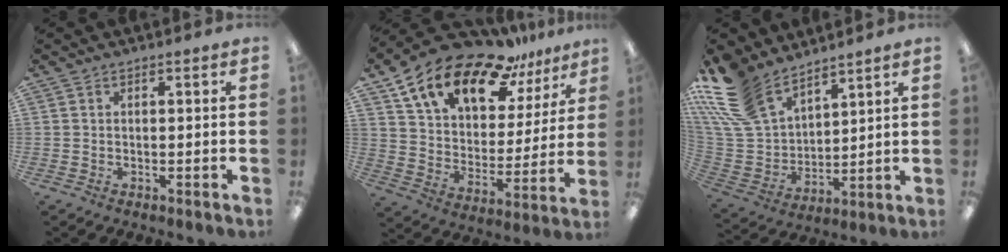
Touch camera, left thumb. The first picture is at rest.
{"total": 18.3, "force": [13.3, 8.3, 9.5], "torque": [-0.180, -0.084, 0.234]}
{"total": 18.0, "force": [13.1, 9.3, 8.2], "torque": [-0.208, -0.071, 0.246]}